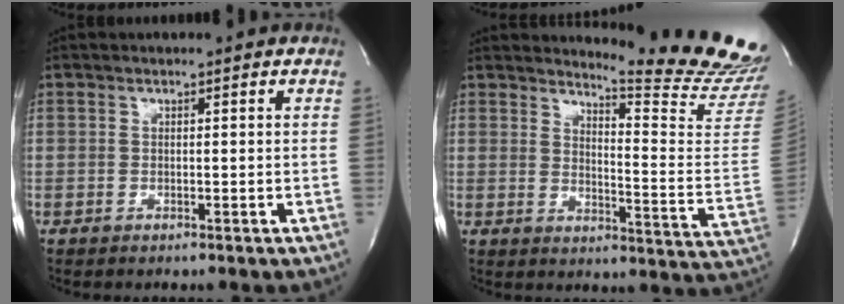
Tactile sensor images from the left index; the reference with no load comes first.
{"total": 16.0, "force": [15.5, -1.6, 3.6], "torque": [-0.058, -0.165, 0.173]}